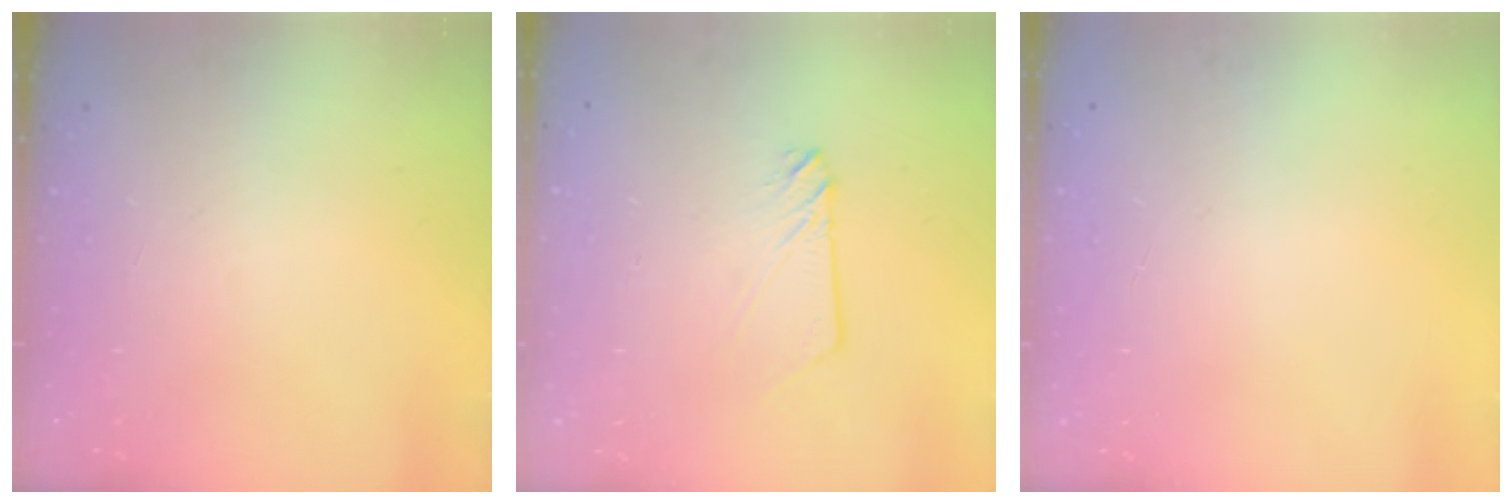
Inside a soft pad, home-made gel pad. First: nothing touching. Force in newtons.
{"total": 2.9, "press": 2.9, "slide": 0.4}
{"total": 0.0}